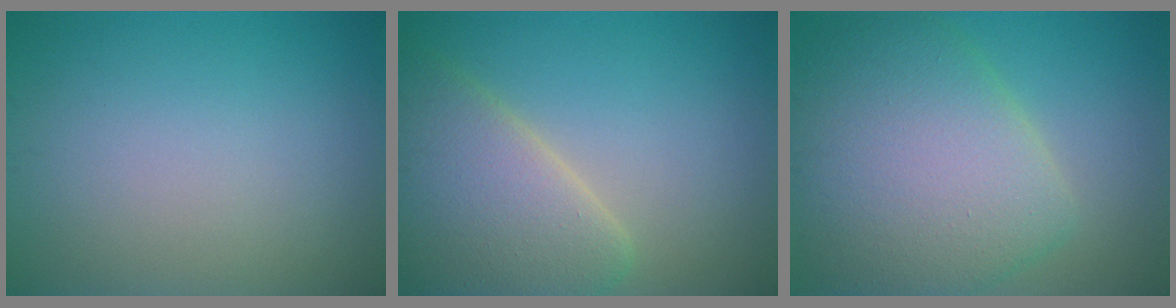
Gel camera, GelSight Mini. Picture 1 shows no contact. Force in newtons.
{"total": 7.3, "press": 7.3, "slide": 0.9}
{"total": 9.8, "press": 9.8, "slide": 0.4}